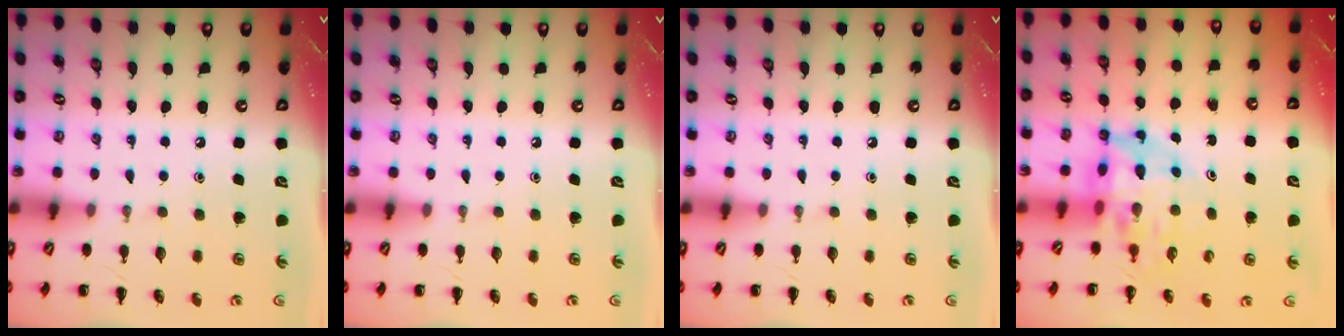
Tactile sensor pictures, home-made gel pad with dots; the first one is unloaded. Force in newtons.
{"total": 0.0}
{"total": 0.0}
{"total": 9.0, "press": 8.5, "slide": 3.0}